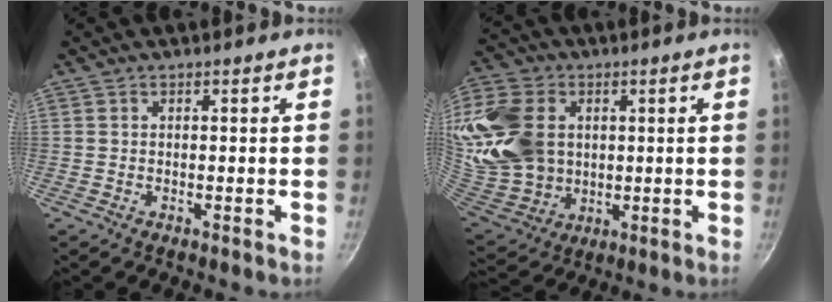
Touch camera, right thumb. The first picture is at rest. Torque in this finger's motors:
{"motor_torque": [-0.39, 2.41, 1.48, 0.52, 0.48]}